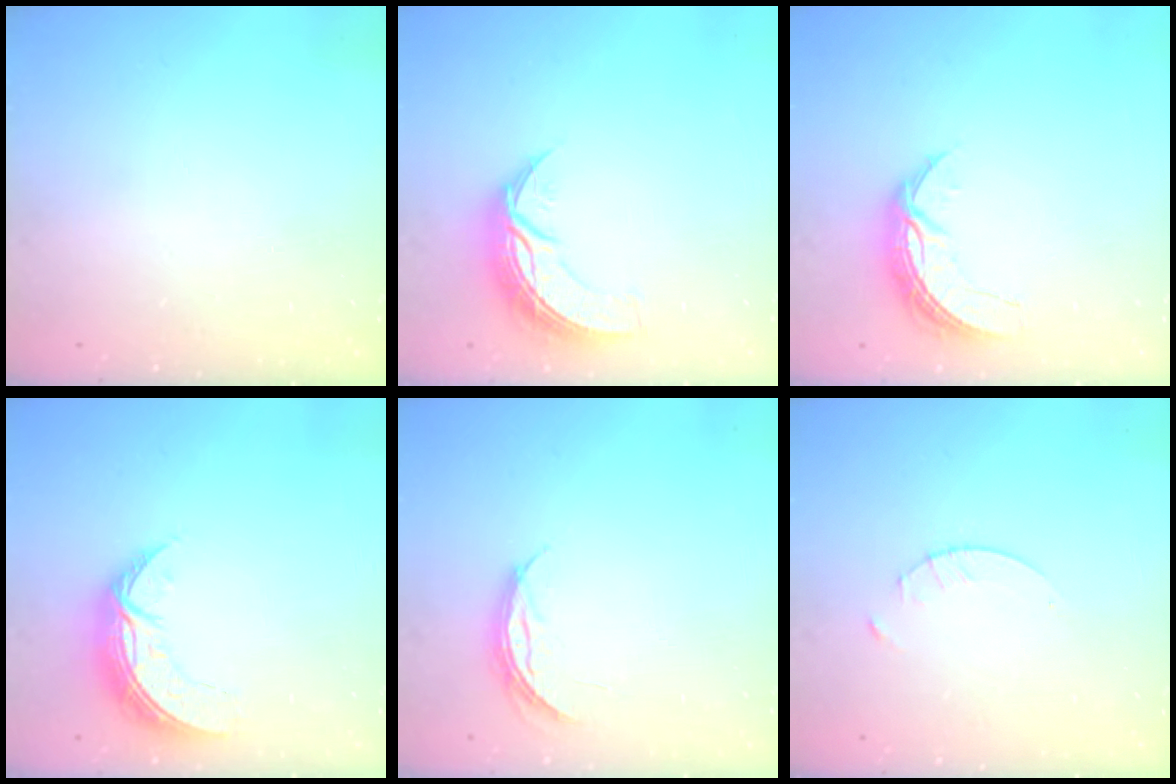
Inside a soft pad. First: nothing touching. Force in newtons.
{"total": 8.2, "press": 8.2, "slide": 0.0}
{"total": 6.9, "press": 6.9, "slide": 0.6}
{"total": 7.8, "press": 7.8, "slide": 0.7}
{"total": 4.2, "press": 4.2, "slide": 0.5}
{"total": 1.3, "press": 1.3, "slide": 0.2}